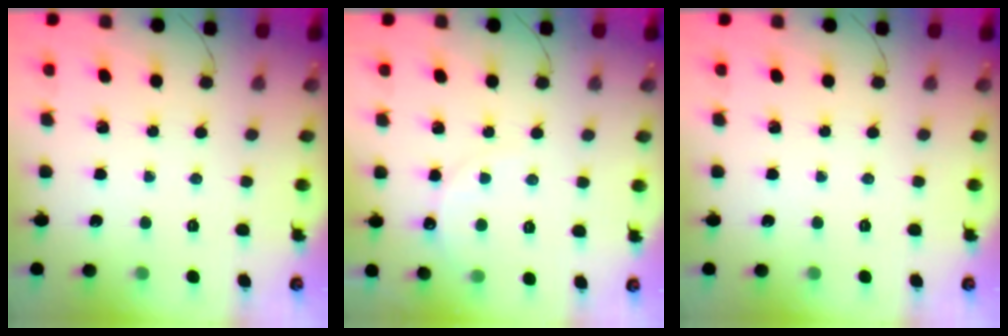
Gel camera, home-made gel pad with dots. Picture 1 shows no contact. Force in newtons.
{"total": 6.7, "press": 6.6, "slide": 1.5}
{"total": 0.0}